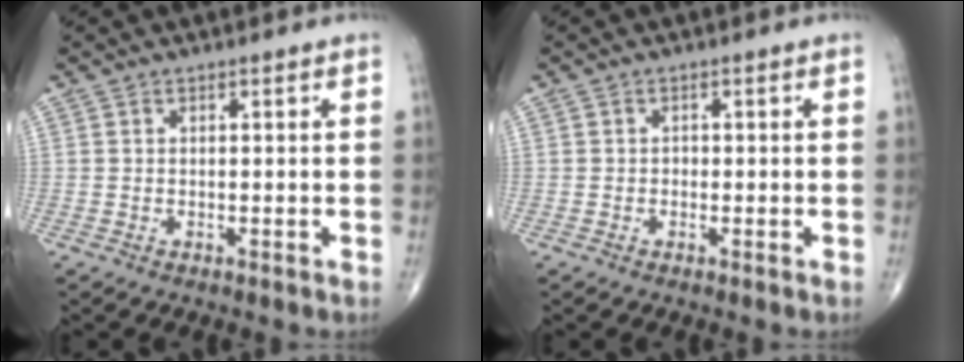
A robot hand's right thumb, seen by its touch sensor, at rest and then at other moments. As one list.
[{"total": 0.6, "force": [-0.2, 0.5, 0.2], "torque": [0.003, 0.003, -0.007]}]